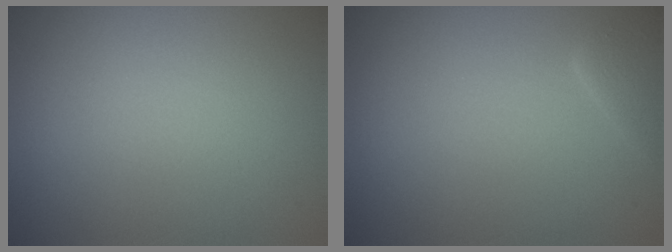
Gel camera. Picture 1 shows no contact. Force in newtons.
{"total": 0.9, "press": 0.9, "slide": 0.1}